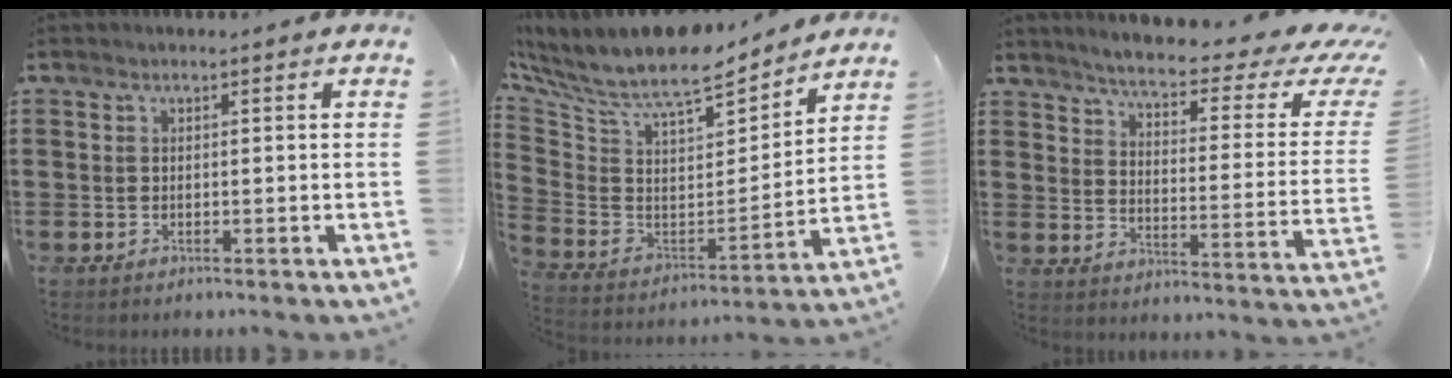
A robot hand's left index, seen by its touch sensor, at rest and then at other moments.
{"total": 10.2, "force": [8.9, 2.7, 4.3], "torque": [-0.124, -0.069, 0.155]}
{"total": 5.0, "force": [3.7, 0.4, 3.3], "torque": [-0.074, -0.032, 0.053]}